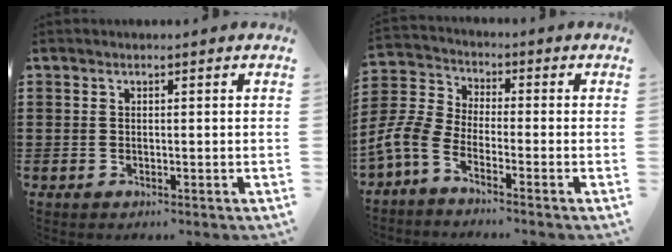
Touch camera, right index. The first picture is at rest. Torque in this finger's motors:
{"motor_torque": [1.51, 0.62, 0.29, 0.06]}